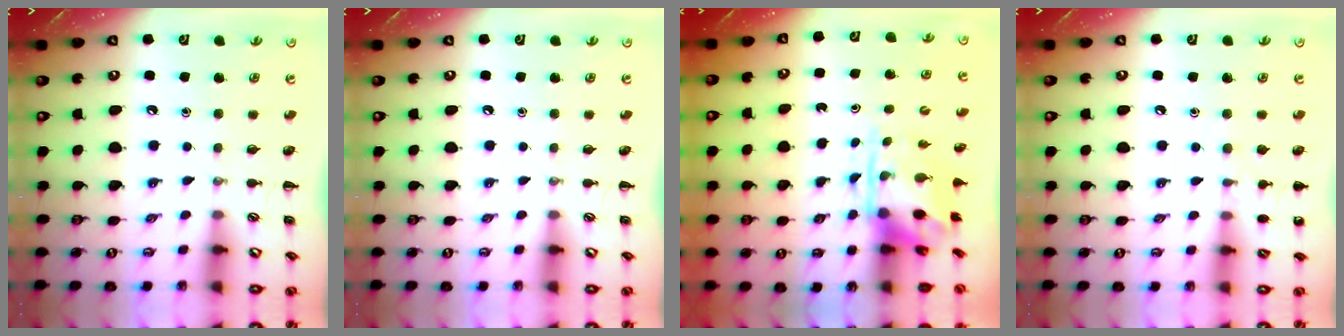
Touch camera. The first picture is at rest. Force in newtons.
{"total": 0.0}
{"total": 3.6, "press": 3.5, "slide": 1.0}
{"total": 6.5, "press": 6.3, "slide": 1.7}